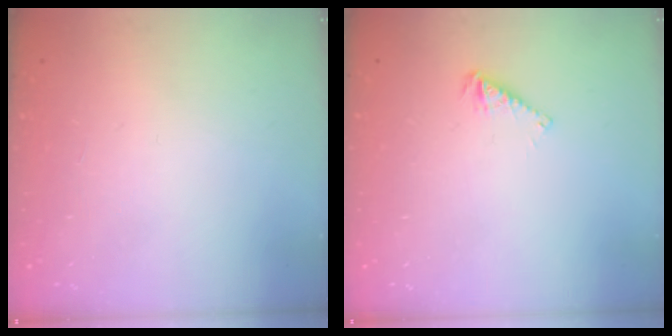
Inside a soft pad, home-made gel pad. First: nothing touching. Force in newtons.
{"total": 3.7, "press": 3.7, "slide": 0.1}